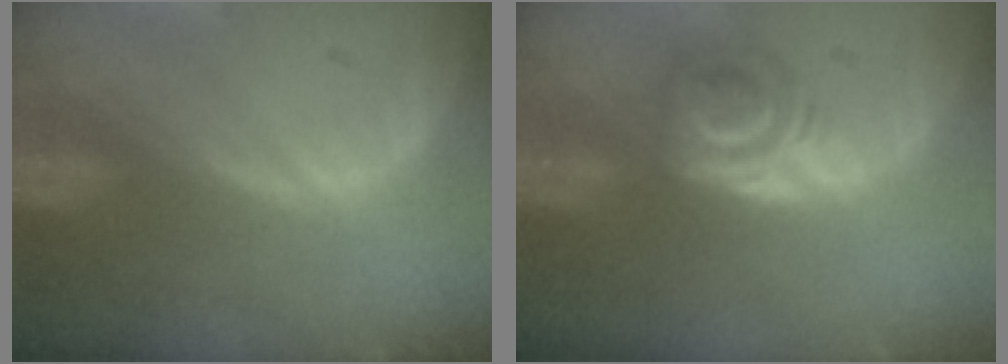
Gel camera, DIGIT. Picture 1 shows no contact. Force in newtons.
{"total": 6.1, "press": 5.0, "slide": 3.4}